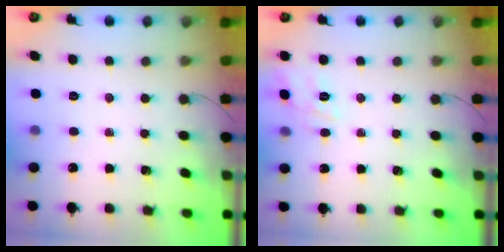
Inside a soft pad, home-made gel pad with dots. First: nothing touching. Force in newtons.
{"total": 4.7, "press": 4.5, "slide": 1.4}